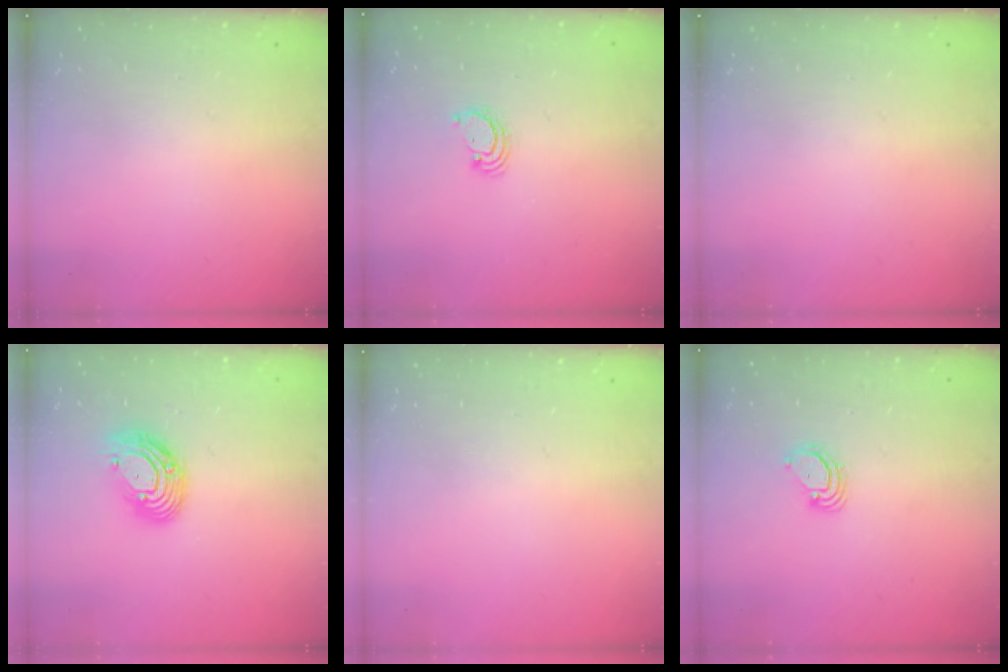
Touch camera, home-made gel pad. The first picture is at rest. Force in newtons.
{"total": 2.6, "press": 2.6, "slide": 0.3}
{"total": 0.0}
{"total": 11.1, "press": 11.1, "slide": 0.7}
{"total": 0.0}
{"total": 2.9, "press": 2.9, "slide": 0.2}